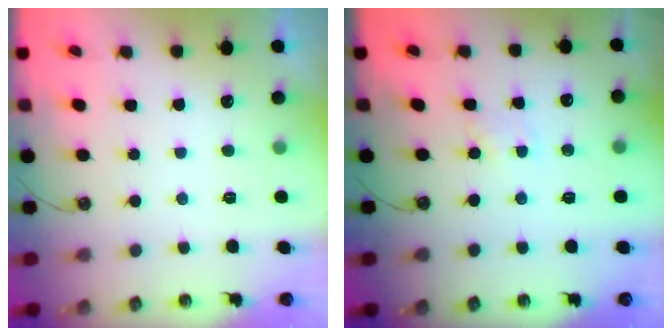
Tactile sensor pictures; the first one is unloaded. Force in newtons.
{"total": 1.3, "press": 1.3, "slide": 0.2}